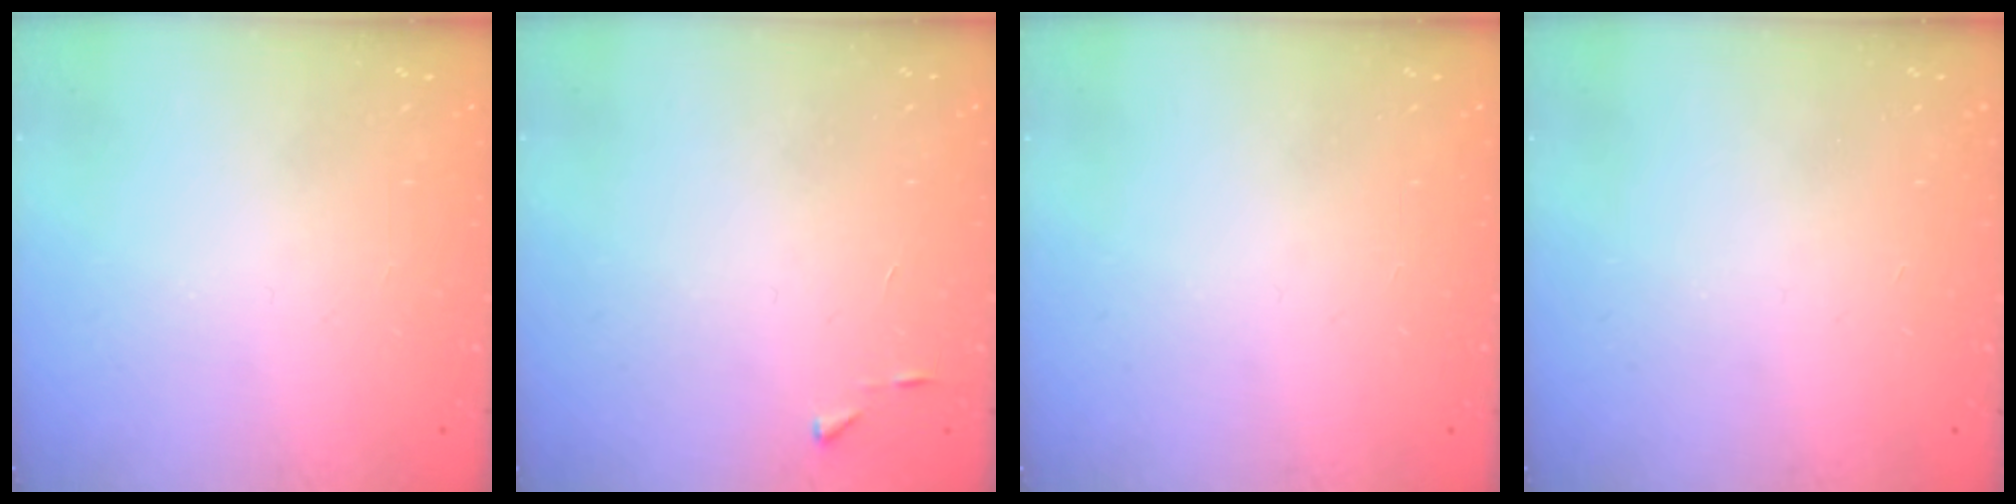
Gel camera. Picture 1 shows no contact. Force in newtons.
{"total": 2.7, "press": 2.7, "slide": 0.3}
{"total": 0.0}
{"total": 0.0}